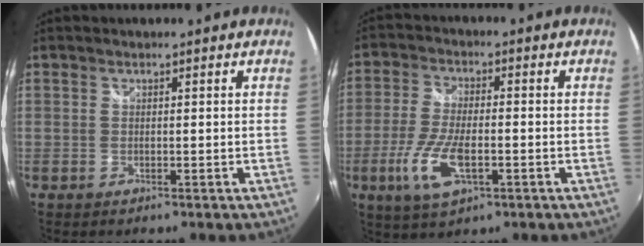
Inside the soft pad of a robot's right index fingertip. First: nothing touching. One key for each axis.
{"total": 9.9, "fx": -3.4, "fy": 3.7, "fz": 8.6, "tx": -0.185, "ty": -0.012, "tz": -0.065}